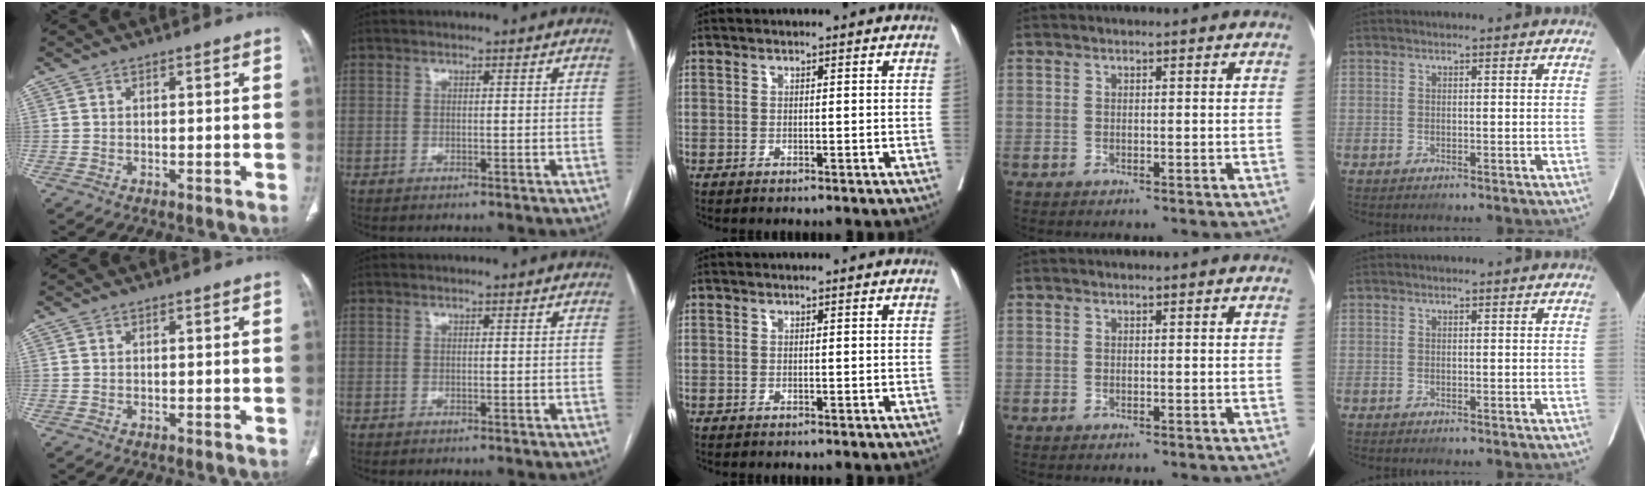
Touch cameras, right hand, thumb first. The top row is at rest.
{}